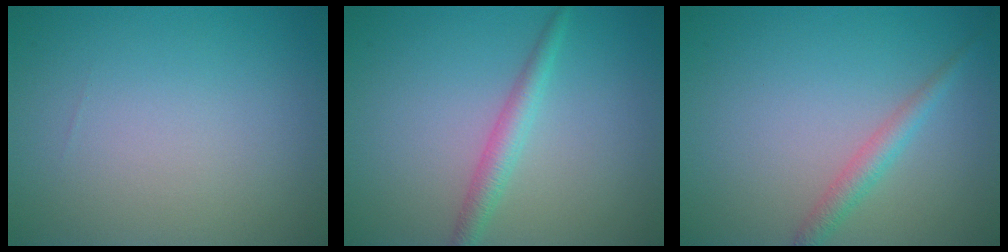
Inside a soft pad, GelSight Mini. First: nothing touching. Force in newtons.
{"total": 2.2, "press": 2.2, "slide": 0.1}
{"total": 1.9, "press": 1.9, "slide": 0.1}